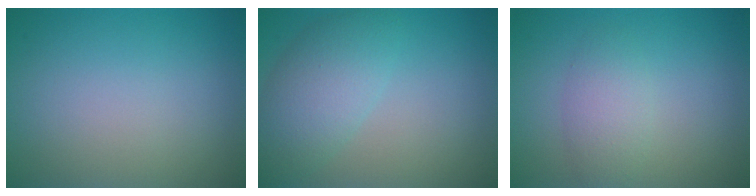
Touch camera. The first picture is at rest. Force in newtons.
{"total": 4.8, "press": 4.8, "slide": 0.3}
{"total": 2.6, "press": 2.6, "slide": 0.1}